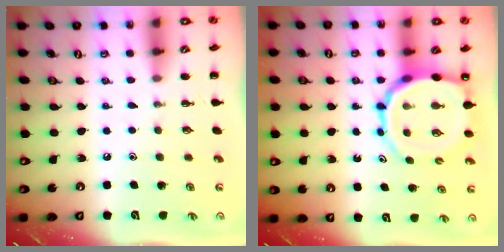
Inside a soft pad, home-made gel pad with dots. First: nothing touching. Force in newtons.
{"total": 12.2, "press": 11.7, "slide": 3.2}